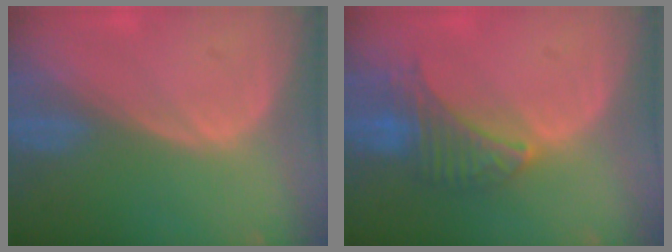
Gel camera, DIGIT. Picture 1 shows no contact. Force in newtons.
{"total": 6.7, "press": 6.6, "slide": 0.8}